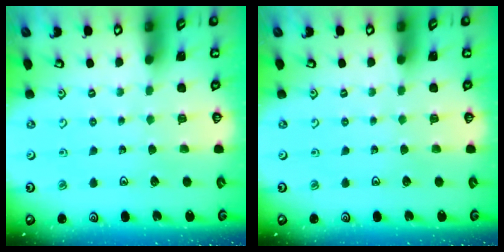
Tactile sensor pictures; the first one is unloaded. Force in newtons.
{"total": 0.0}